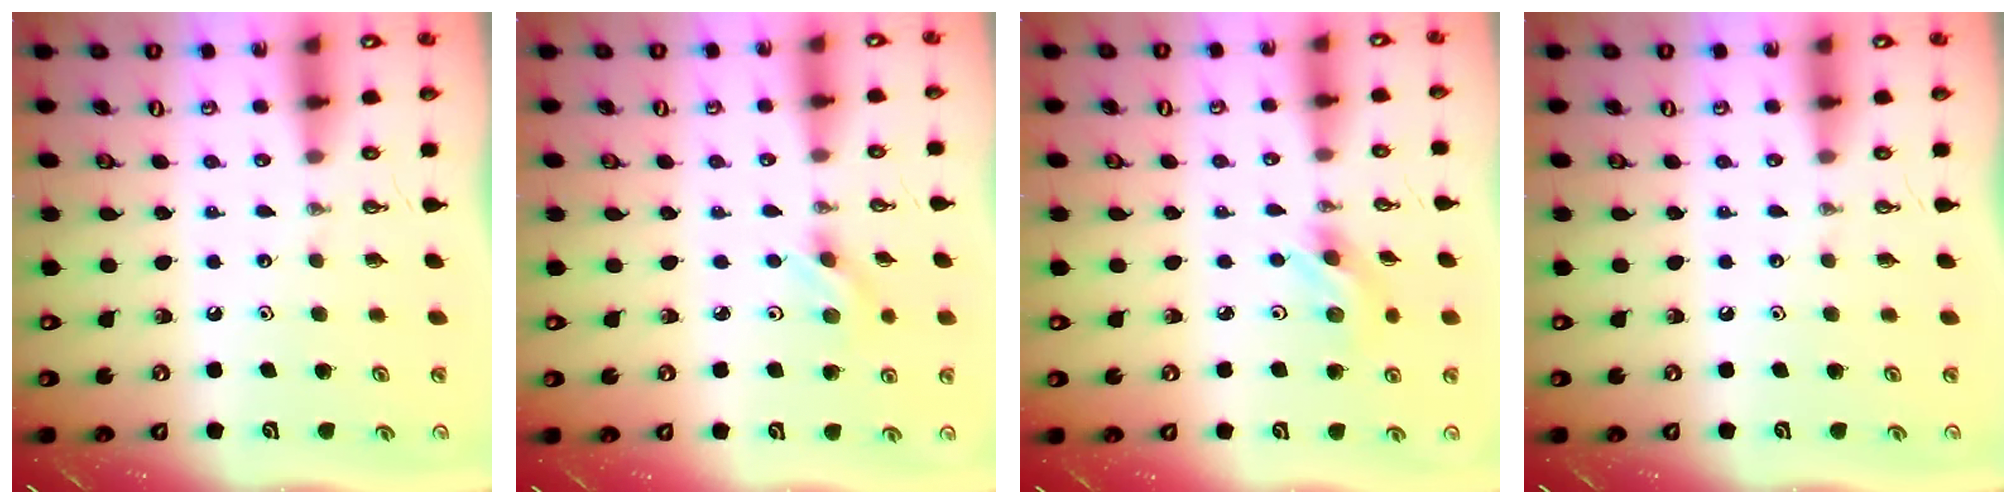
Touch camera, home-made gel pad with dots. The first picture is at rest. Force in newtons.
{"total": 2.9, "press": 2.6, "slide": 1.4}
{"total": 4.6, "press": 4.5, "slide": 0.9}
{"total": 0.0}